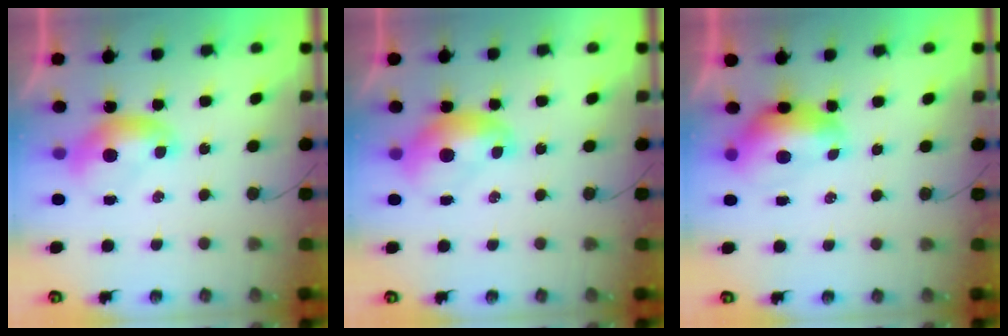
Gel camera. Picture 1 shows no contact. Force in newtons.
{"total": 1.6, "press": 1.6, "slide": 0.3}
{"total": 1.6, "press": 1.5, "slide": 0.6}